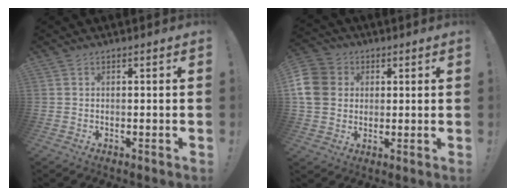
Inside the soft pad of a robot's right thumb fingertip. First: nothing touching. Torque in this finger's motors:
{"motor_torque": [0.23, 0.13, 0.02, 0.12, 0.06]}